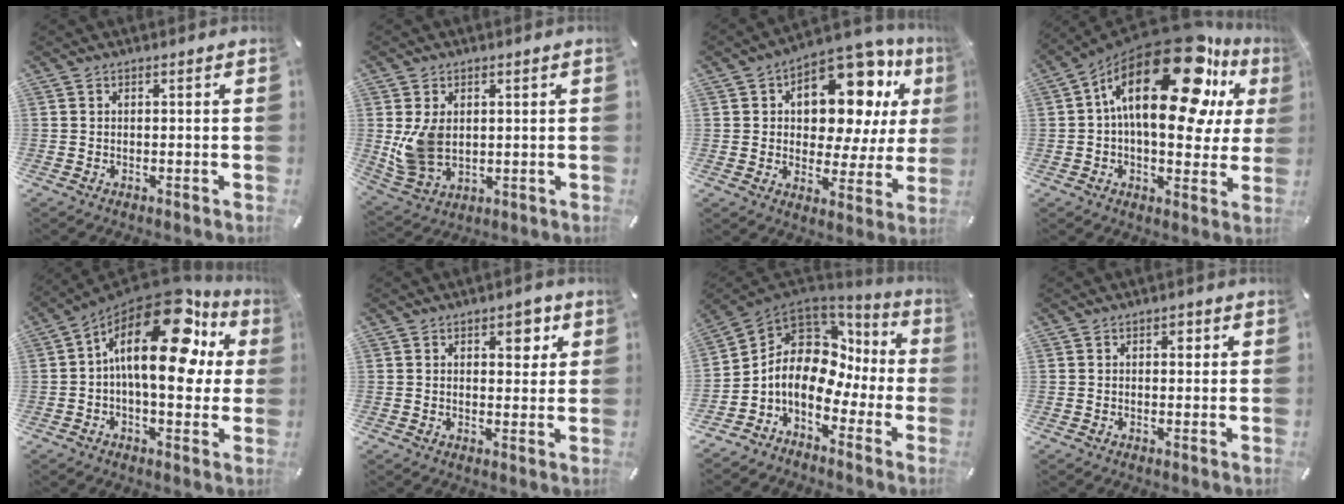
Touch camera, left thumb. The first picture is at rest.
{"total": 8.5, "force": [1.6, 6.4, 5.4], "torque": [-0.120, -0.008, 0.029]}
{"total": 16.9, "force": [8.7, 9.8, 10.7], "torque": [-0.141, -0.062, 0.146]}
{"total": 27.9, "force": [11.5, 12.0, 22.4], "torque": [-0.364, -0.079, 0.186]}
{"total": 22.8, "force": [7.1, 10.8, 18.8], "torque": [-0.299, -0.053, 0.115]}
{"total": 4.6, "force": [2.0, 3.0, 2.9], "torque": [-0.017, -0.012, 0.023]}
{"total": 11.1, "force": [-0.1, 8.7, 6.9], "torque": [-0.143, -0.020, -0.011]}
{"total": 1.8, "force": [0.5, 1.2, 1.2], "torque": [-0.010, 0.000, 0.004]}